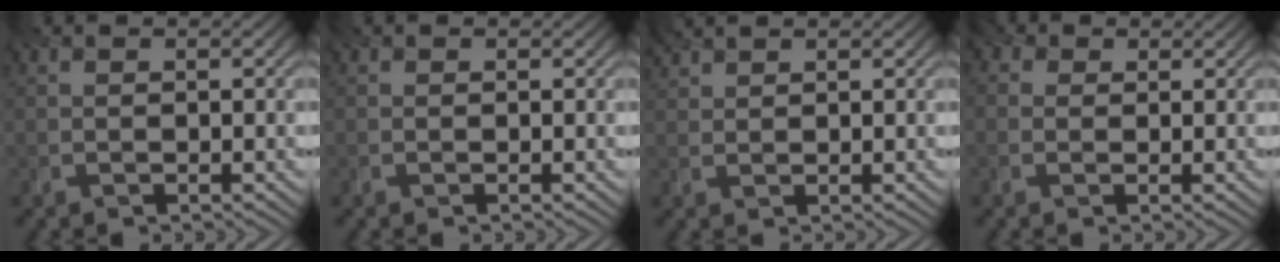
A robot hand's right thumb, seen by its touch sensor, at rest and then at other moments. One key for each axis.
{"total": 0.0}
{"total": 2.0, "fx": 1.9, "fy": 0.4, "fz": 0.2, "tx": -0.010, "ty": 0.009, "tz": 0.045}
{"total": 2.0, "fx": 0.6, "fy": 1.8, "fz": 0.6, "tx": -0.024, "ty": 0.002, "tz": 0.004}